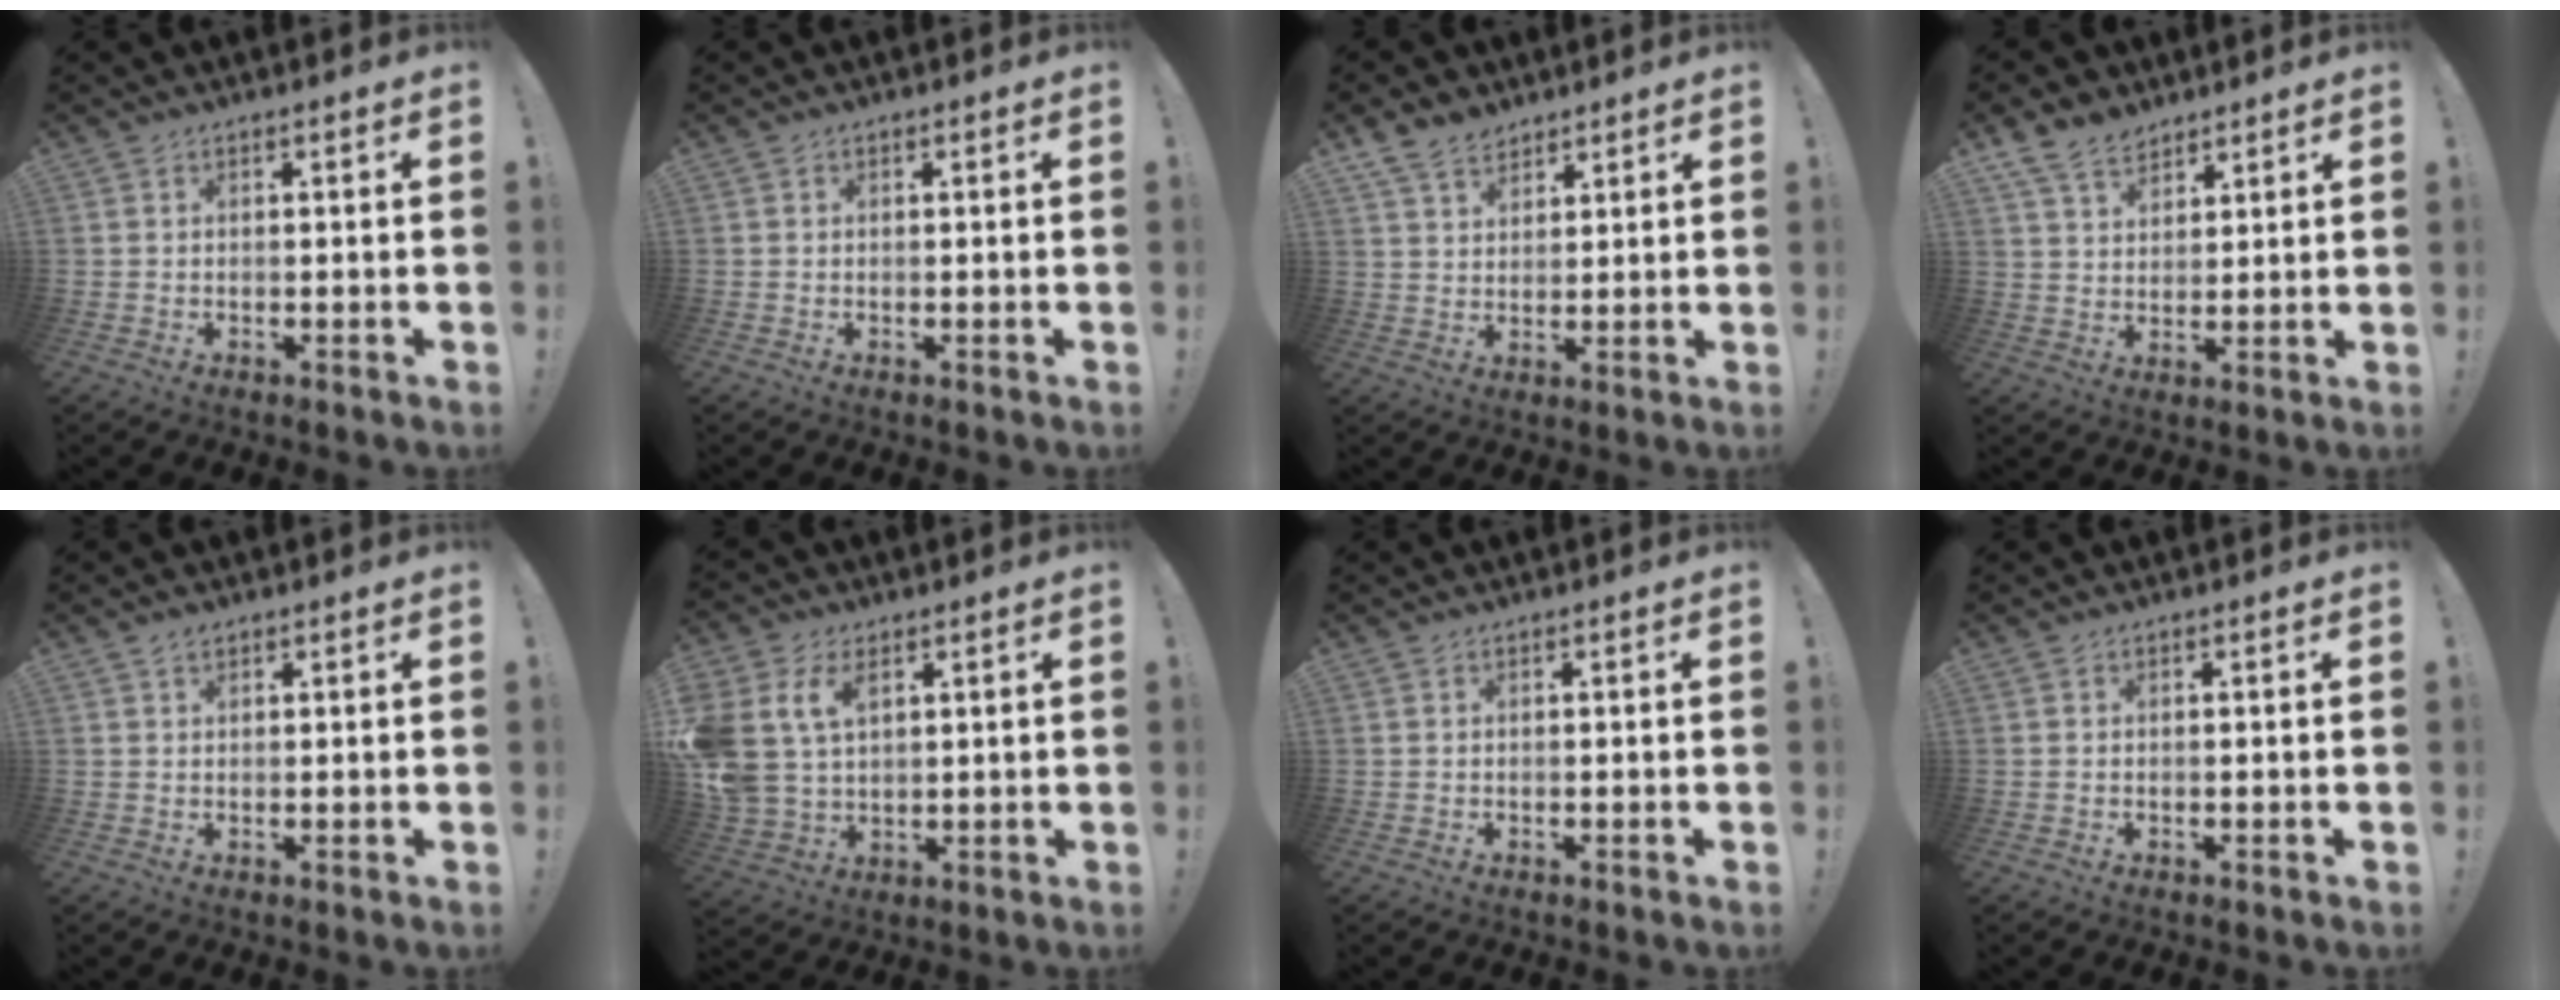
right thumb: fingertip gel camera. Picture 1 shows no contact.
{"total": 0.0}
{"total": 7.0, "force": [5.4, 4.0, 2.2], "torque": [-0.045, -0.027, 0.105]}
{"total": 8.5, "force": [6.4, 4.7, 2.9], "torque": [-0.061, -0.030, 0.127]}
{"total": 1.3, "force": [1.0, 0.7, 0.5], "torque": [-0.011, -0.002, 0.019]}
{"total": 12.5, "force": [5.0, 8.8, 7.3], "torque": [-0.167, -0.015, 0.100]}
{"total": 0.0}
{"total": 0.0}